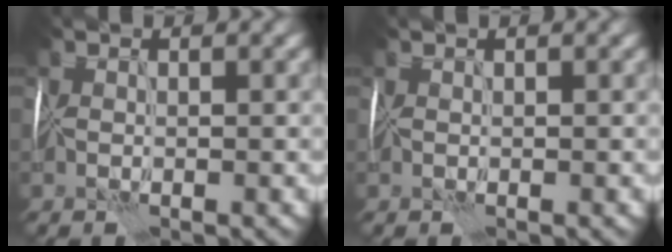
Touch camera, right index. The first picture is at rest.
{"total": 0.9, "force": [0.5, 0.4, 0.6], "torque": [-0.004, 0.006, 0.003]}